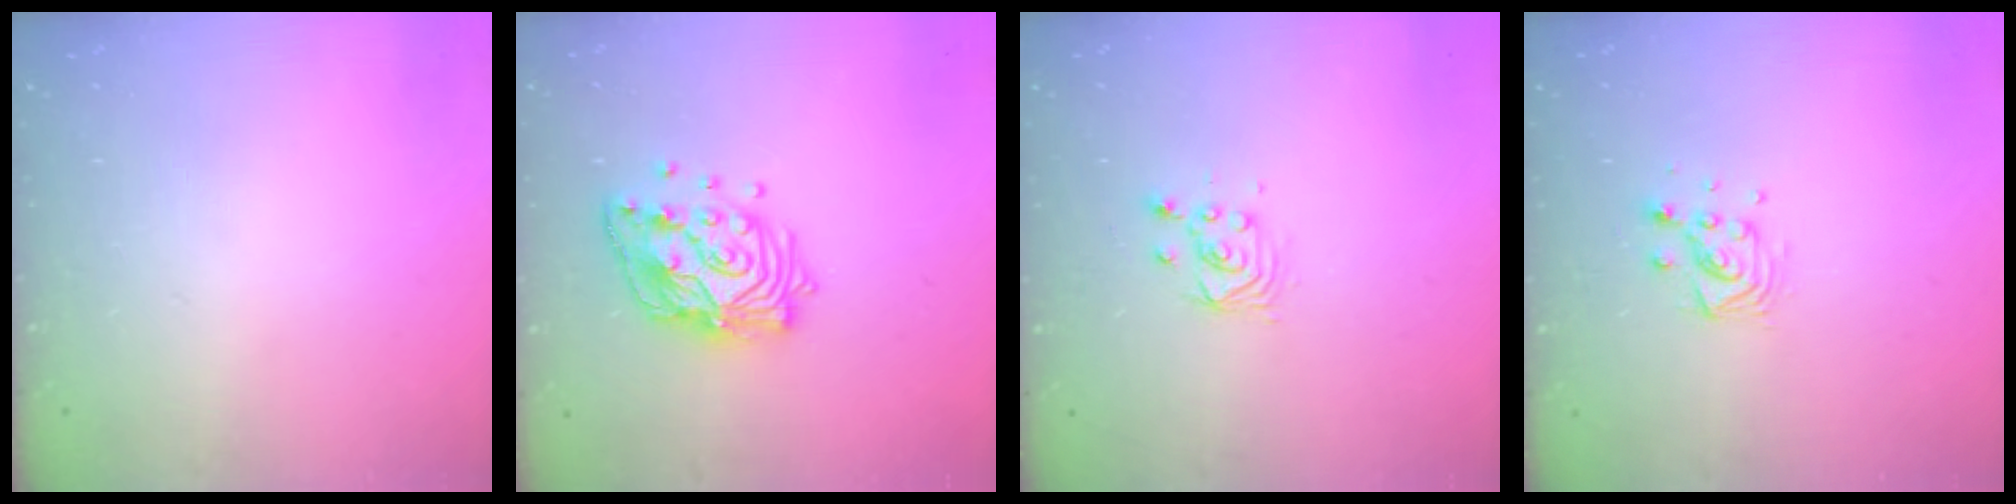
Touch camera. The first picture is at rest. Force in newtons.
{"total": 15.9, "press": 15.8, "slide": 1.8}
{"total": 2.9, "press": 2.9, "slide": 0.1}
{"total": 7.8, "press": 7.8, "slide": 0.3}